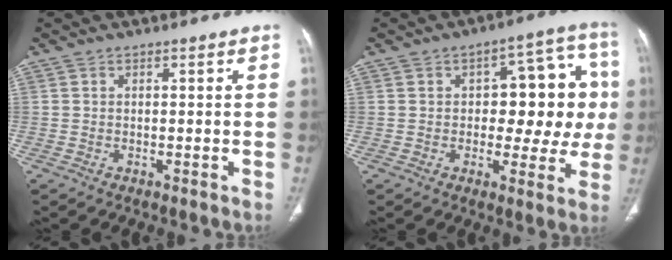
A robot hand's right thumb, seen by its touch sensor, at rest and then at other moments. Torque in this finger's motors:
{"motor_torque": [1.31, 1.27, 0.48, -0.51, 0.09]}